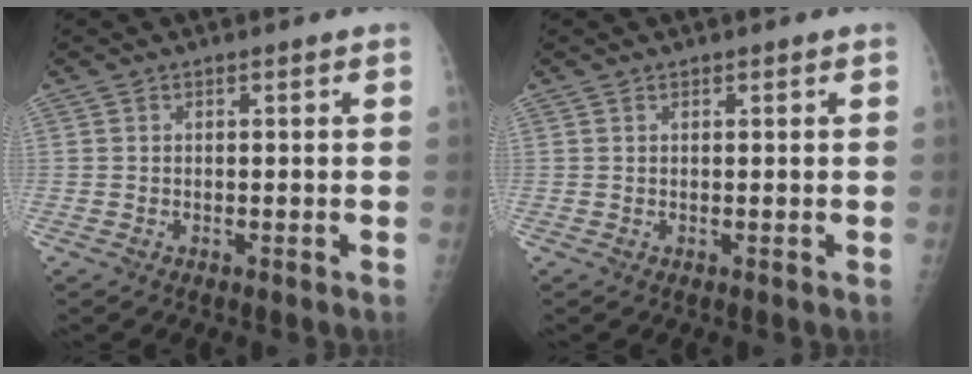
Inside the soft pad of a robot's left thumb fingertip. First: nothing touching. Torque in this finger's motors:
{"motor_torque": [0.15, 0.06, 0.18, 0.06, 0.00]}